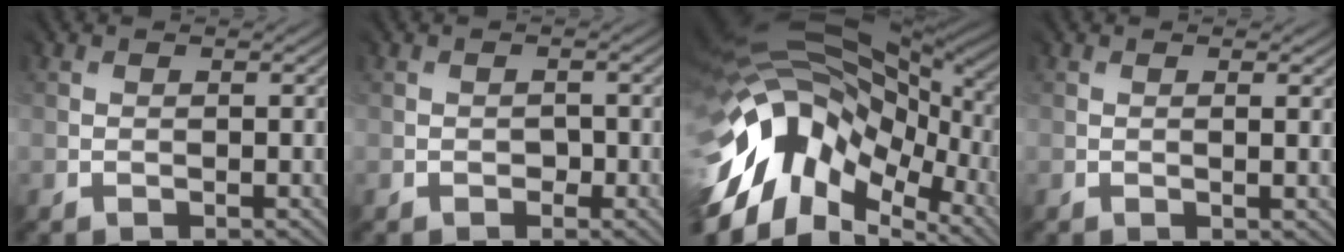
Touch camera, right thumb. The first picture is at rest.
{"total": 0.9, "force": [-0.5, 0.8, 0.0], "torque": [0.008, -0.003, -0.006]}
{"total": 15.6, "force": [-3.5, 10.3, 11.2], "torque": [-0.238, 0.005, -0.067]}
{"total": 1.1, "force": [0.3, 0.0, 1.0], "torque": [-0.021, 0.002, 0.003]}